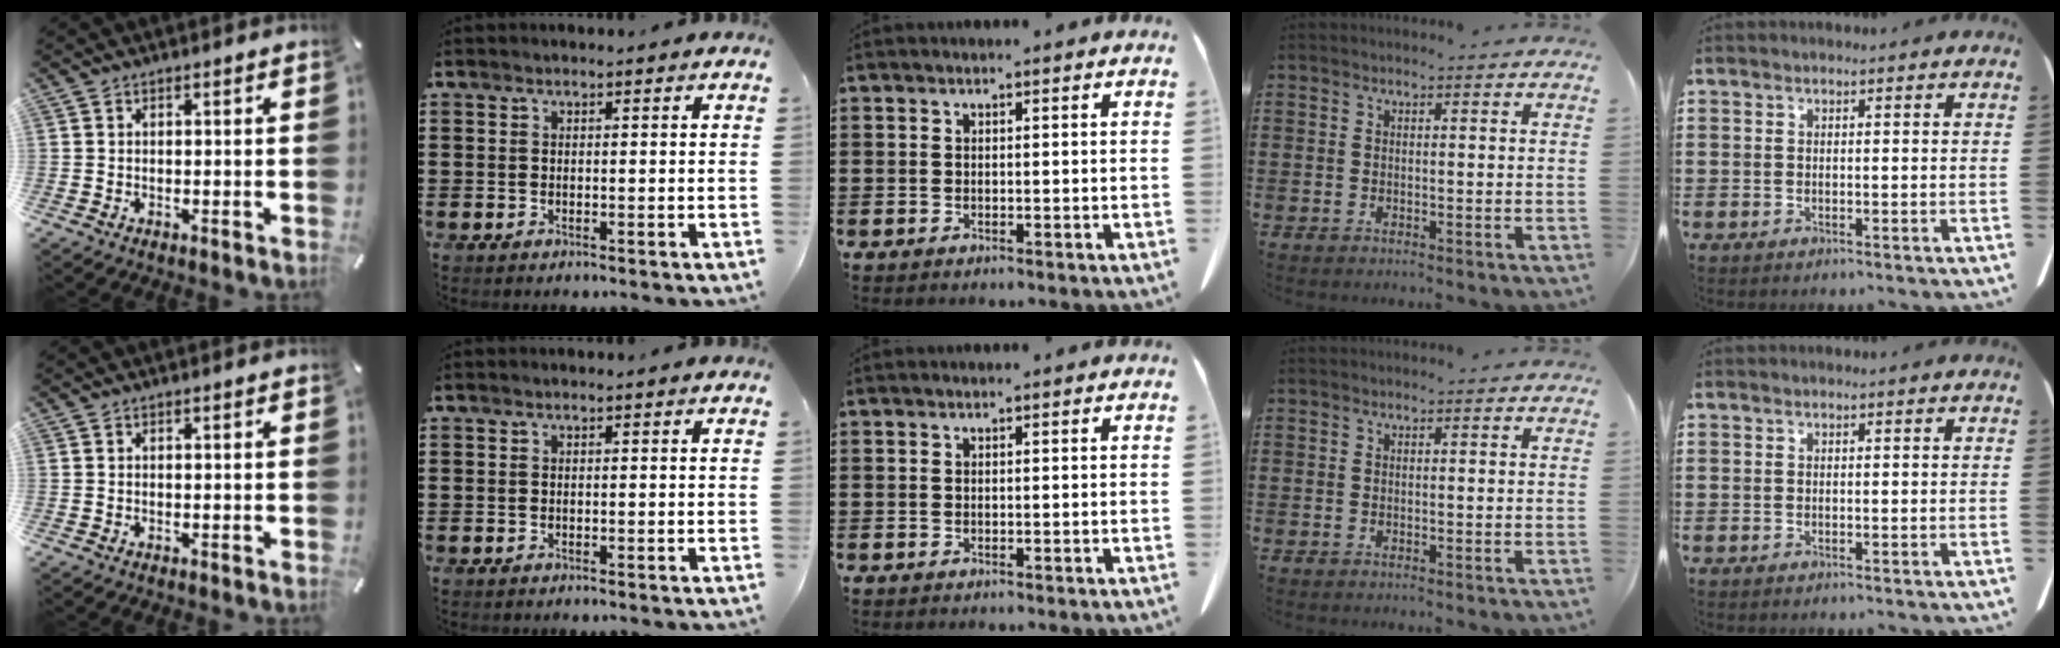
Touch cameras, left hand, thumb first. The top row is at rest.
{}